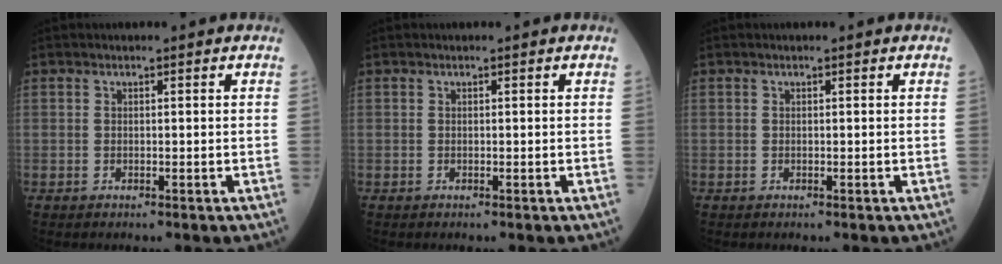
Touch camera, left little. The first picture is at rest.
{"total": 0.0}
{"total": 0.0}